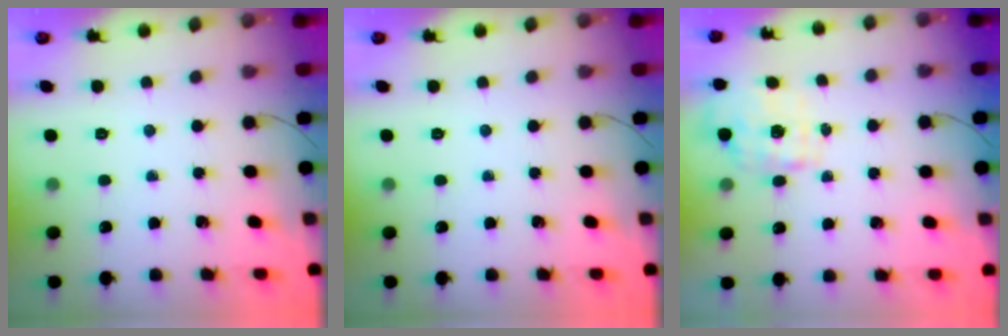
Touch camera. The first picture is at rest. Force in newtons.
{"total": 0.0}
{"total": 1.7, "press": 1.6, "slide": 0.6}